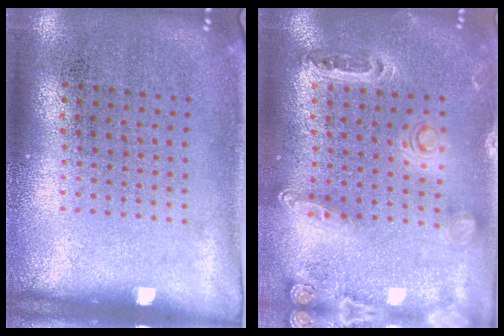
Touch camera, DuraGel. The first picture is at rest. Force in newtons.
{"total": 1.4, "press": 1.3, "slide": 0.3}